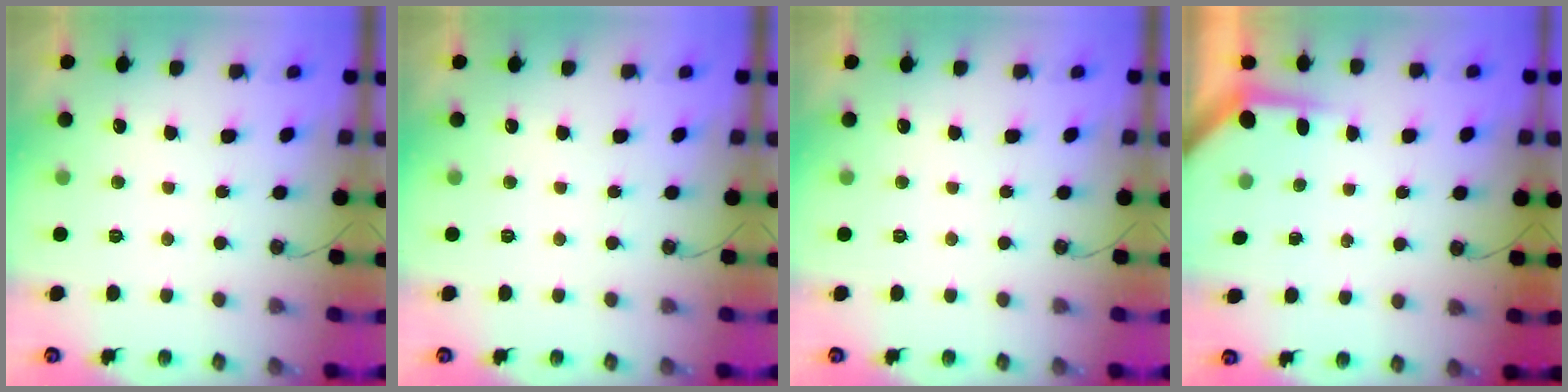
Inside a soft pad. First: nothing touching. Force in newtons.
{"total": 0.0}
{"total": 0.0}
{"total": 3.8, "press": 3.8, "slide": 0.4}